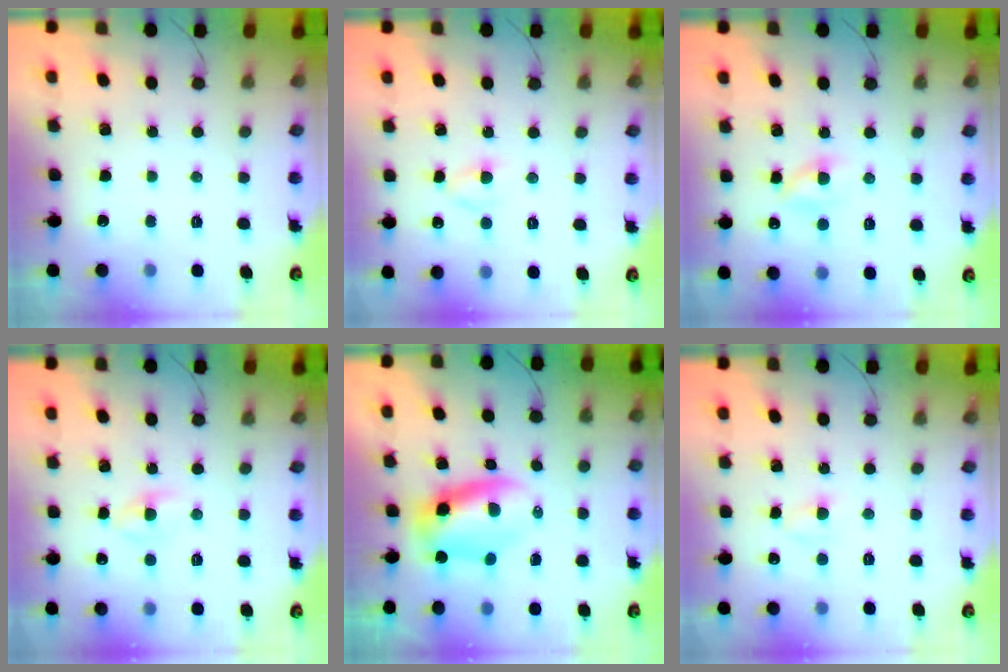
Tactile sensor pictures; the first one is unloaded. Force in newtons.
{"total": 2.5, "press": 2.2, "slide": 1.2}
{"total": 2.7, "press": 2.5, "slide": 1.1}
{"total": 3.1, "press": 2.8, "slide": 1.2}
{"total": 6.9, "press": 6.7, "slide": 1.6}
{"total": 2.7, "press": 2.4, "slide": 1.2}